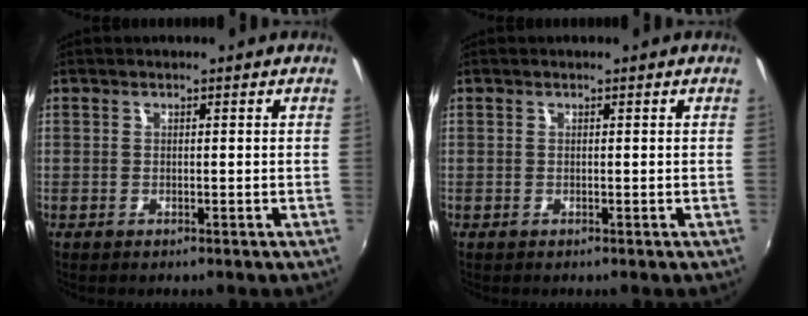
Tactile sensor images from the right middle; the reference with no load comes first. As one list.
[{"total": 0.0}]